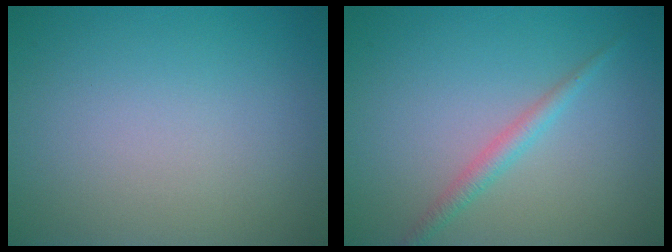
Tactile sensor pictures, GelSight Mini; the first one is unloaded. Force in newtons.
{"total": 1.7, "press": 1.7, "slide": 0.0}